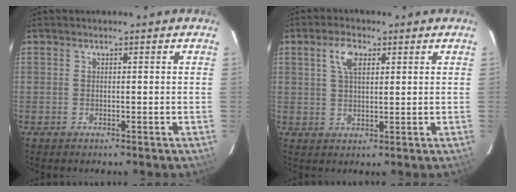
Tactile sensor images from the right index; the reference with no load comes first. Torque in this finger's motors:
{"motor_torque": [0.16, 0.02, 0.25, 0.07]}